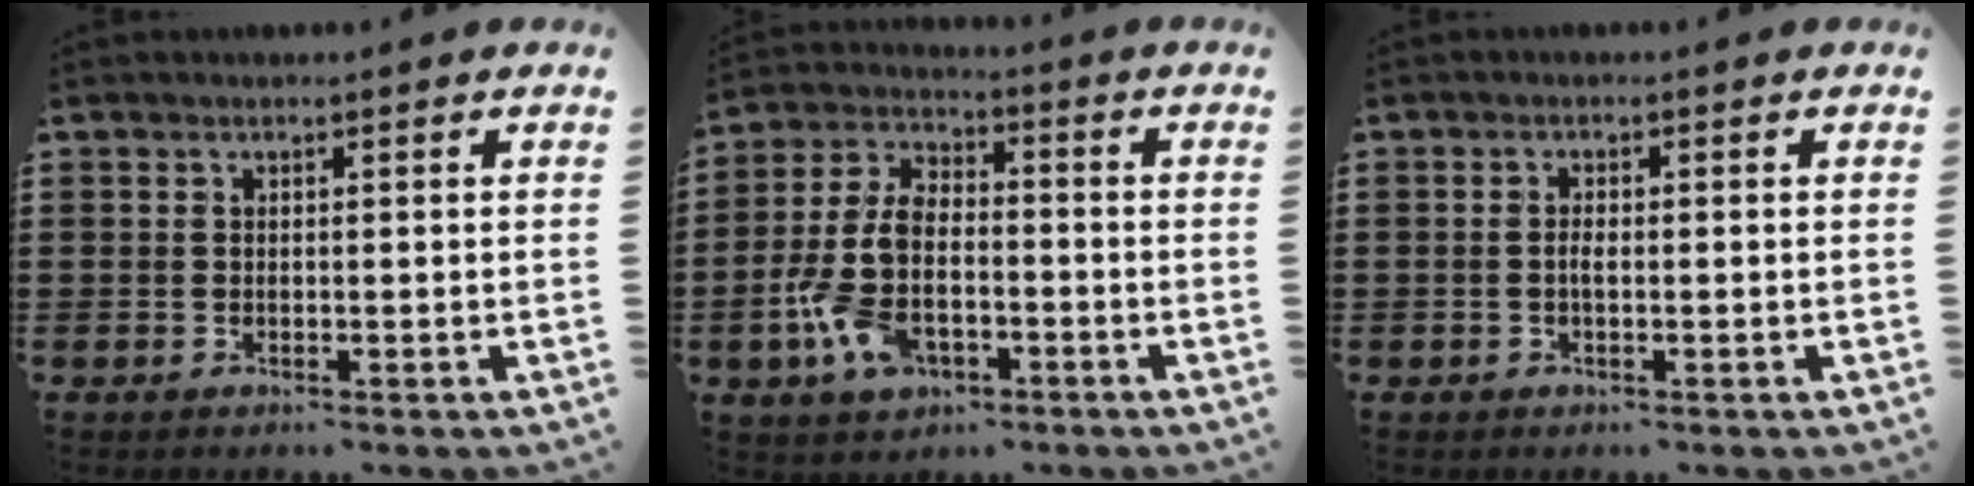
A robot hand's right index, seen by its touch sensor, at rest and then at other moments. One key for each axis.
{"total": 9.7, "fx": -2.7, "fy": 5.4, "fz": 7.5, "tx": -0.184, "ty": 0.001, "tz": -0.055}
{"total": 1.3, "fx": -0.3, "fy": 0.4, "fz": 1.2, "tx": -0.031, "ty": -0.004, "tz": -0.007}